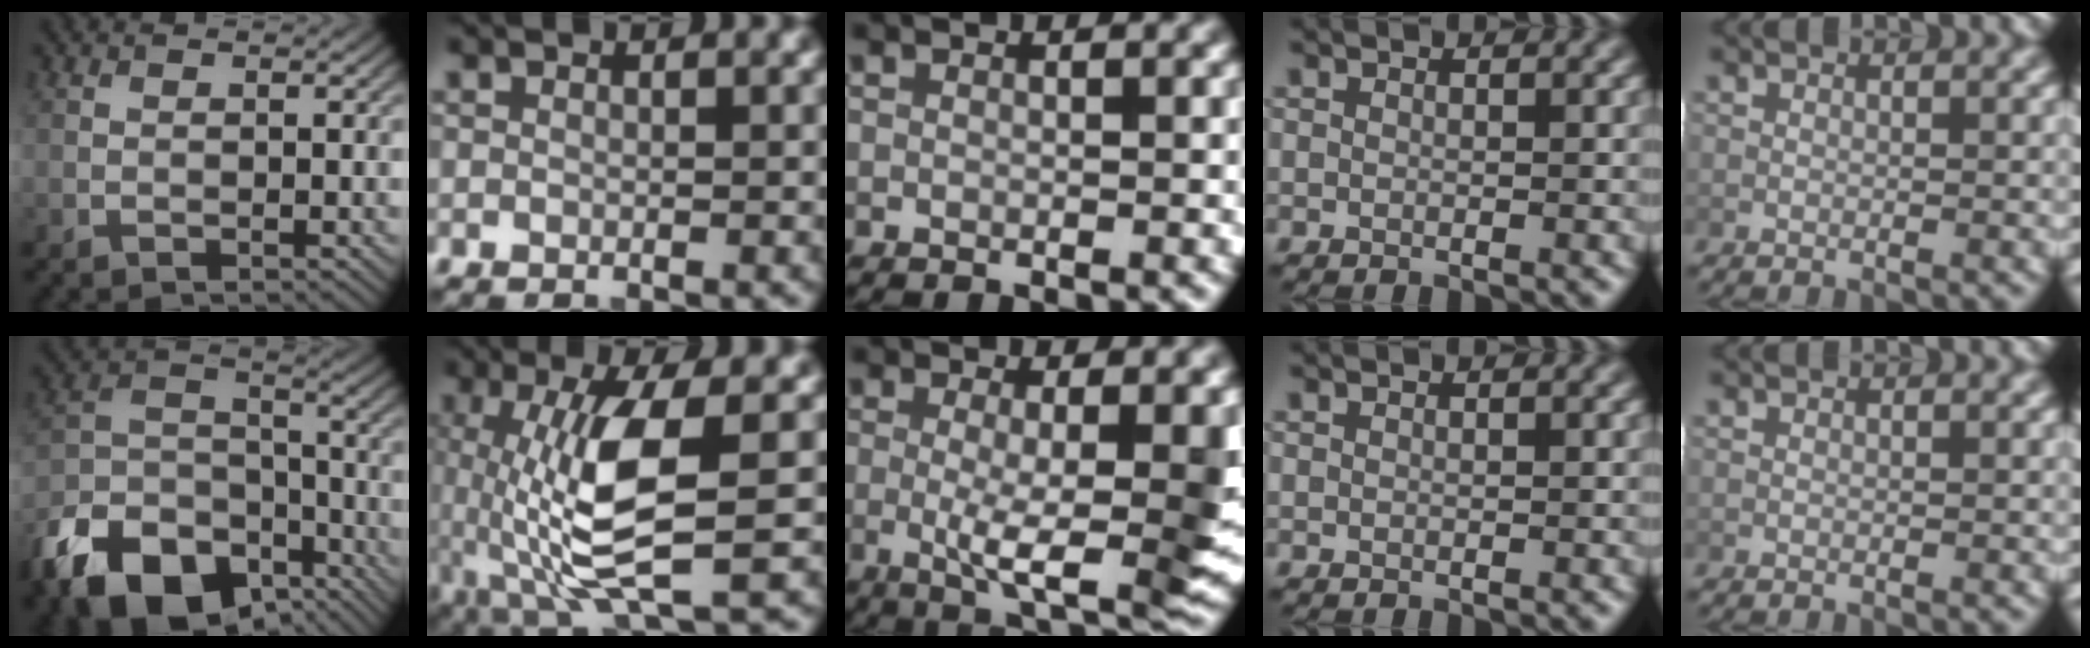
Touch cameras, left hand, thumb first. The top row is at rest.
{"thumb": {"total": 16.4, "force": [-10.6, 9.6, 8.1], "torque": [-0.203, -0.038, -0.190]}, "index": {"total": 8.3, "force": [-0.7, 2.2, 8.0], "torque": [-0.166, -0.001, -0.011]}, "middle": {"total": 7.1, "force": [-0.6, 1.5, 6.9], "torque": [-0.106, -0.016, -0.006]}}